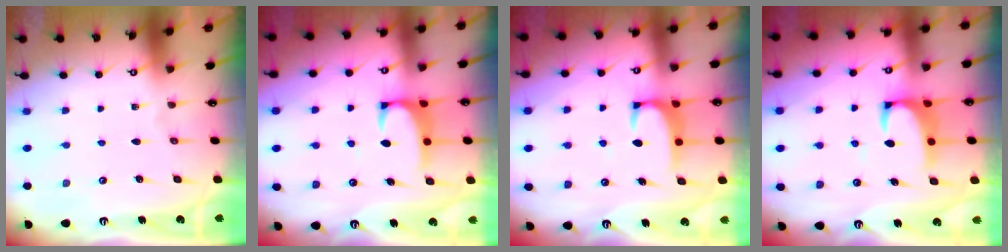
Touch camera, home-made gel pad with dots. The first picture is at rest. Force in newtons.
{"total": 2.0, "press": 1.9, "slide": 0.7}
{"total": 1.9, "press": 1.9, "slide": 0.3}
{"total": 2.4, "press": 2.2, "slide": 0.9}